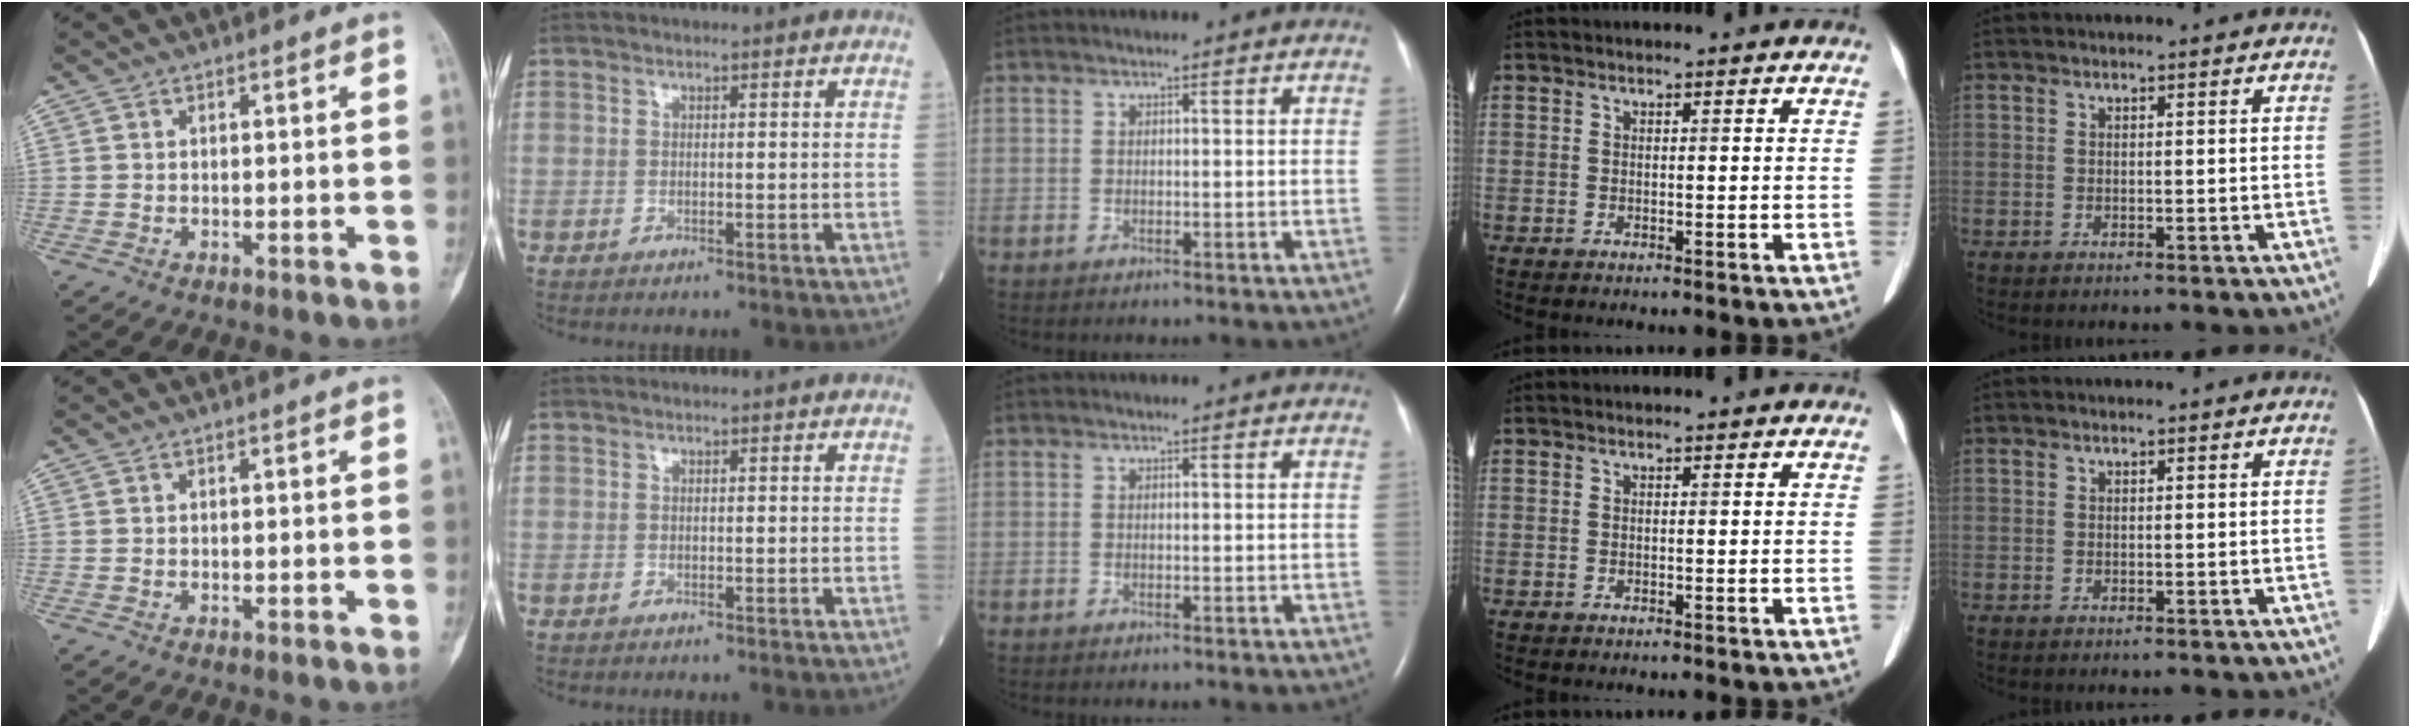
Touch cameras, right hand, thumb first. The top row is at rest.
{}